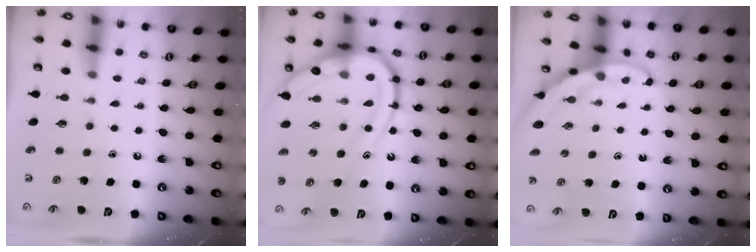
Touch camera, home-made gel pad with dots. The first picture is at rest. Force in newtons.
{"total": 19.1, "press": 19.0, "slide": 1.9}
{"total": 2.9, "press": 2.9, "slide": 0.2}